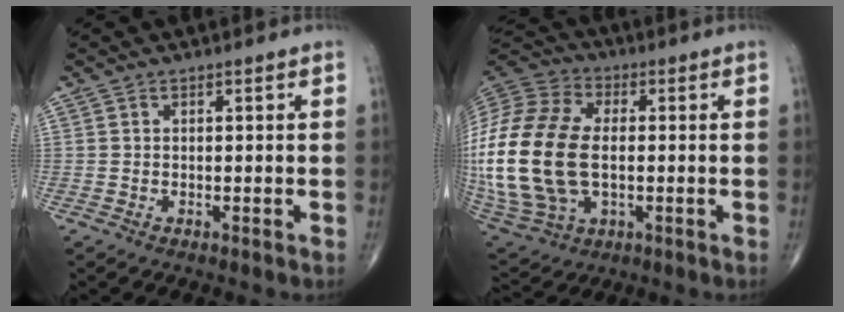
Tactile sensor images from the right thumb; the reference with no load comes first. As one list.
[{"total": 30.0, "force": [-1.0, 18.7, 23.4], "torque": [-0.562, 0.004, -0.003]}]